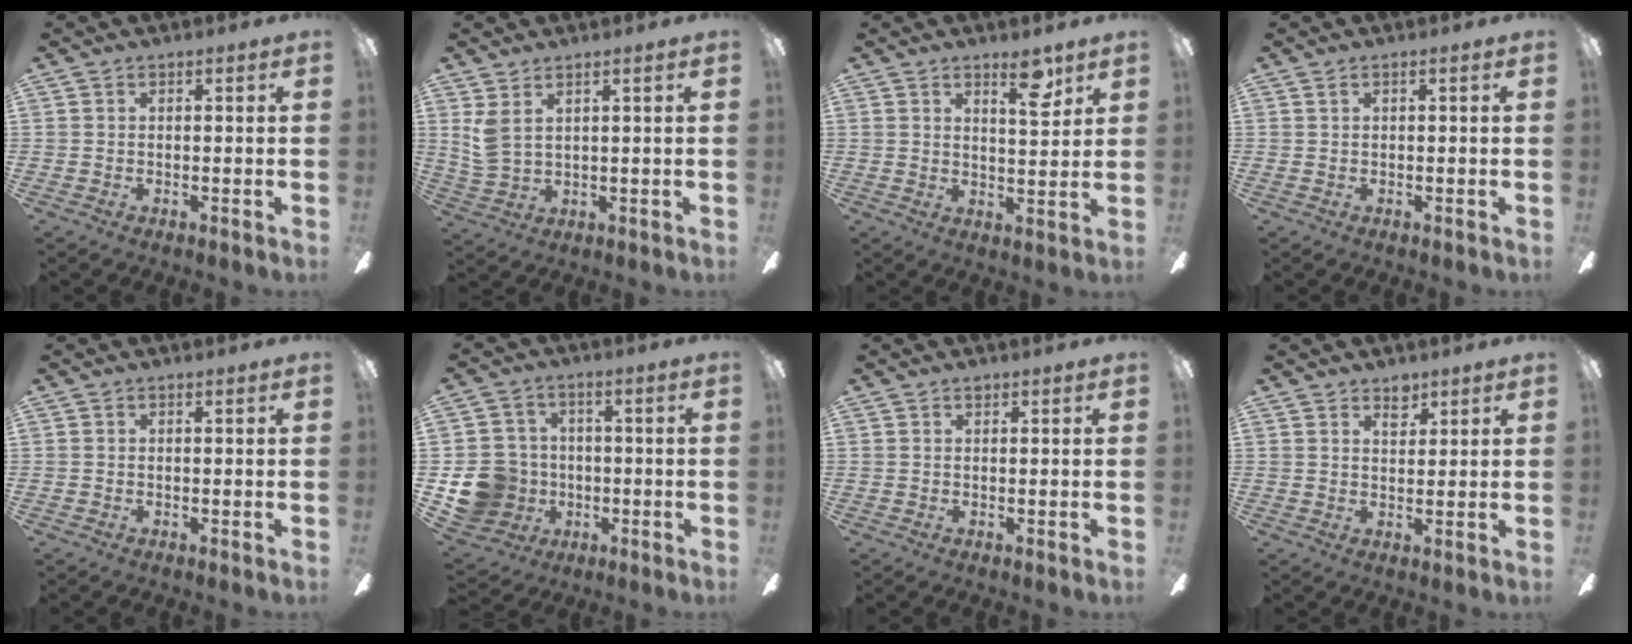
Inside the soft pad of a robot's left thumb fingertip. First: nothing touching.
{"total": 4.9, "force": [2.4, 2.0, 3.7], "torque": [-0.090, -0.007, 0.042]}
{"total": 7.0, "force": [4.6, 2.2, 4.8], "torque": [-0.057, -0.019, 0.070]}
{"total": 0.9, "force": [0.2, 0.2, 0.9], "torque": [-0.017, 0.001, 0.004]}
{"total": 0.0}
{"total": 12.4, "force": [-2.9, 11.5, 3.8], "torque": [-0.101, 0.025, -0.043]}
{"total": 0.5, "force": [0.3, 0.3, 0.2], "torque": [-0.004, 0.002, 0.006]}
{"total": 3.7, "force": [2.8, 1.9, 1.3], "torque": [0.002, -0.016, 0.047]}